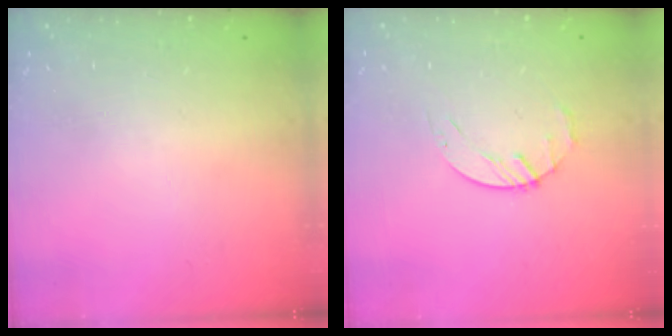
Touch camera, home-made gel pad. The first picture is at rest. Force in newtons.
{"total": 2.7, "press": 2.6, "slide": 0.3}